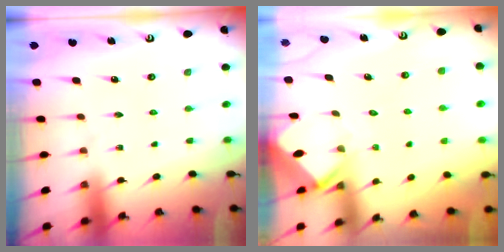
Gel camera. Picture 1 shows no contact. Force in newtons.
{"total": 3.0, "press": 3.0, "slide": 0.3}